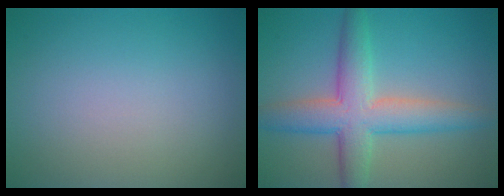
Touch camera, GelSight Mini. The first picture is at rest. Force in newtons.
{"total": 6.4, "press": 6.4, "slide": 0.1}